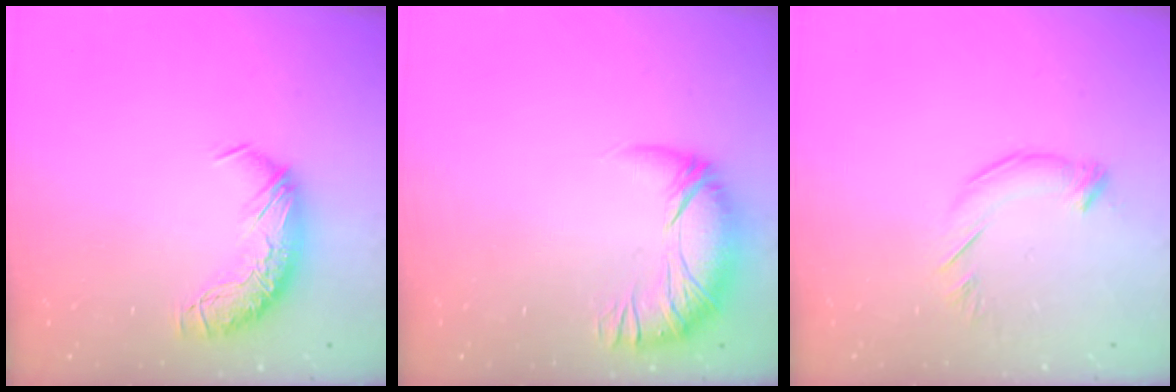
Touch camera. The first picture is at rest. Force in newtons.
{"total": 4.0, "press": 3.4, "slide": 2.1}
{"total": 3.8, "press": 3.8, "slide": 0.4}